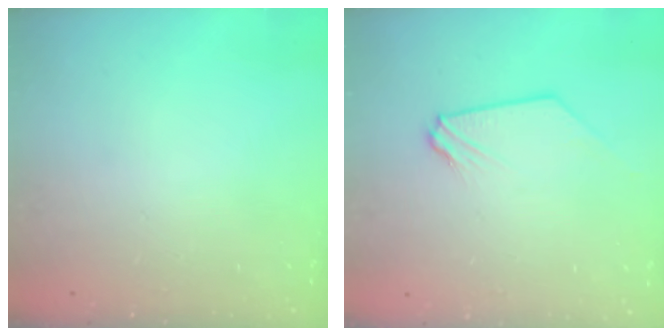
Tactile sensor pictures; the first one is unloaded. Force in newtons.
{"total": 0.0}